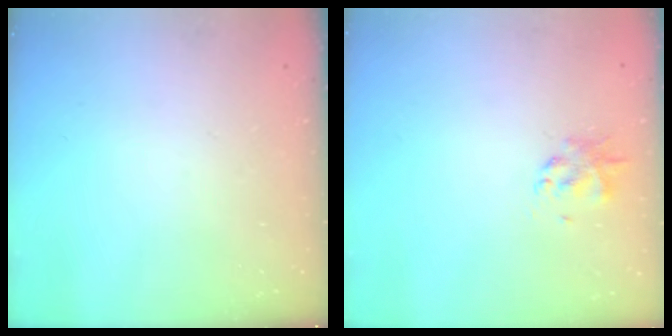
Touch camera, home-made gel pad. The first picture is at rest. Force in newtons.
{"total": 1.9, "press": 1.9, "slide": 0.4}